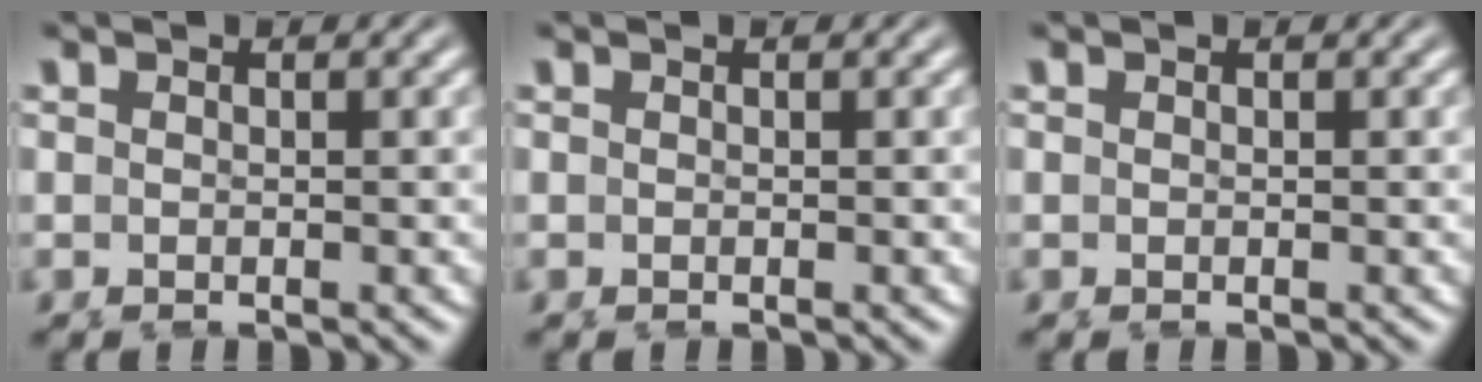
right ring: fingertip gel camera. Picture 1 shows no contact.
{"total": 0.0}
{"total": 0.0}